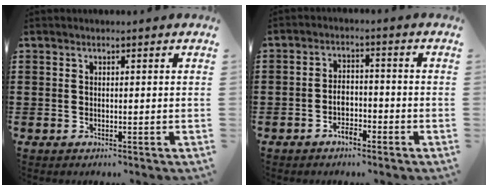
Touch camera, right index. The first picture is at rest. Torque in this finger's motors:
{"motor_torque": [0.40, -0.39, 0.24, 0.06]}